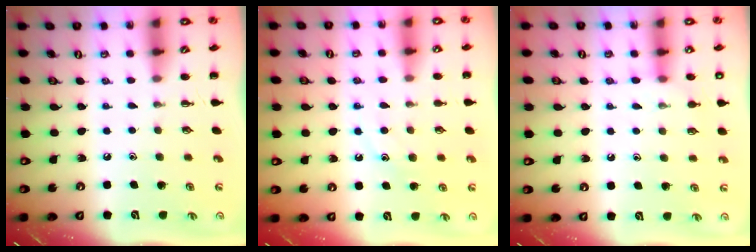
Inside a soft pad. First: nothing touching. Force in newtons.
{"total": 11.2, "press": 11.1, "slide": 1.0}
{"total": 8.8, "press": 8.7, "slide": 1.5}